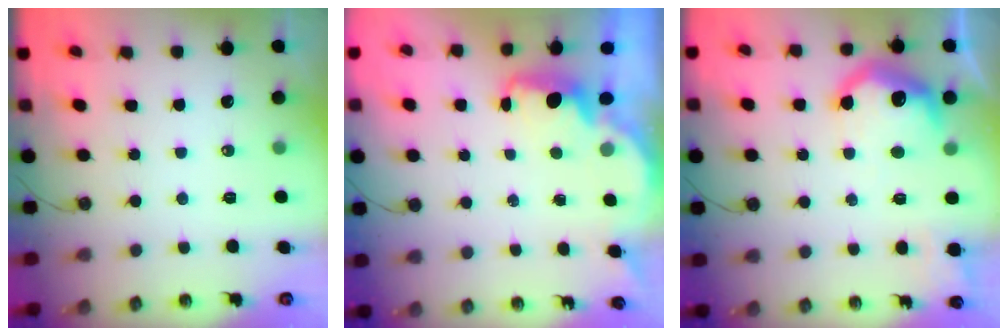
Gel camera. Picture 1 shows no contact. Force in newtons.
{"total": 1.7, "press": 1.5, "slide": 0.7}
{"total": 13.2, "press": 13.2, "slide": 0.7}